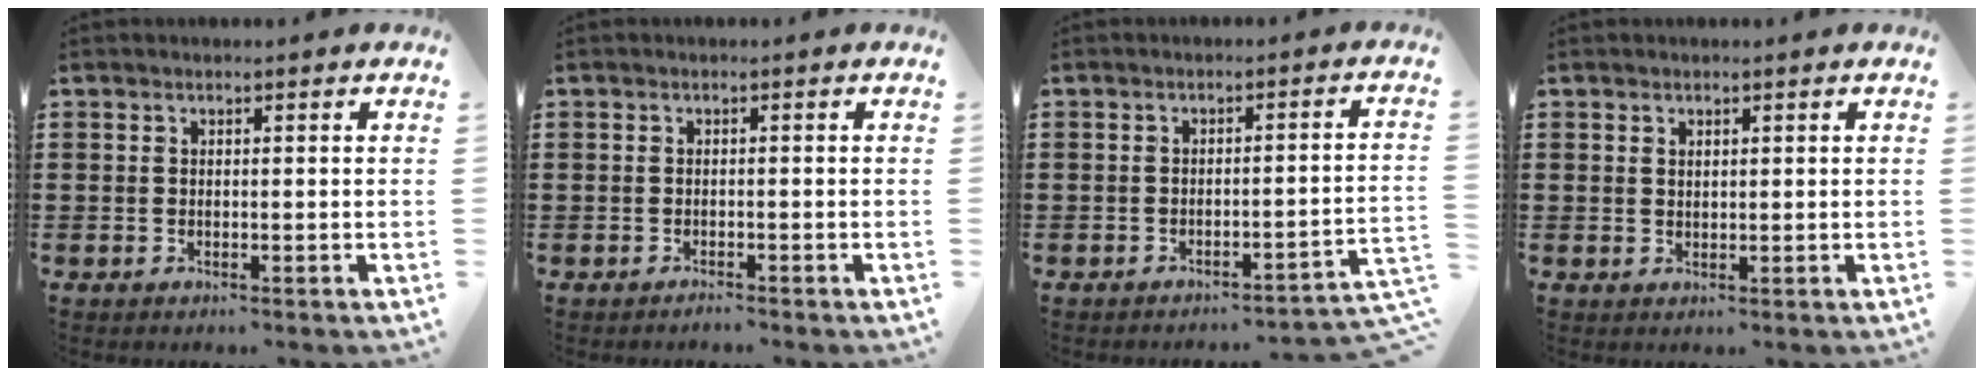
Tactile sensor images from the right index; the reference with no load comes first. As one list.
[{"total": 0.7, "force": [-0.7, 0.0, 0.1], "torque": [-0.004, 0.000, -0.015]}, {"total": 2.6, "force": [-2.2, -0.3, 1.2], "torque": [-0.025, -0.006, -0.048]}, {"total": 1.0, "force": [0.8, 0.6, 0.2], "torque": [-0.006, 0.003, 0.016]}]